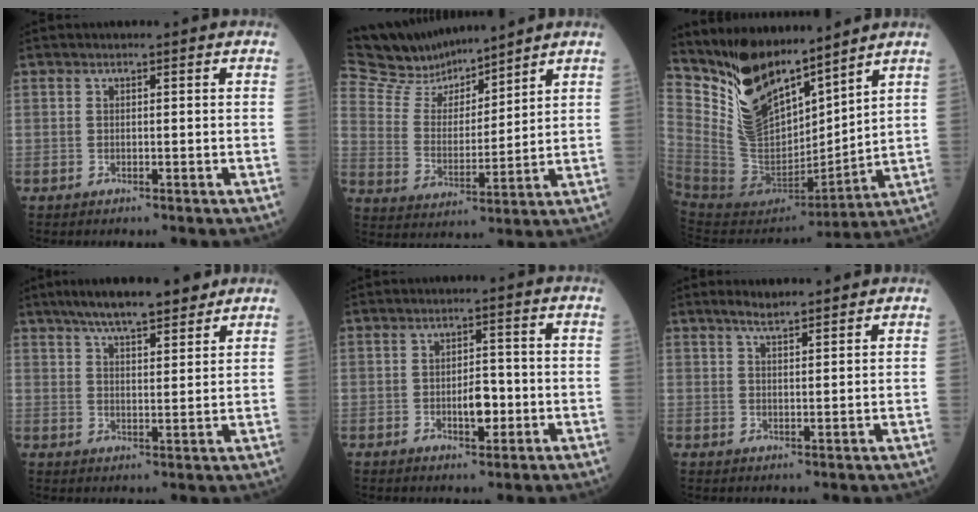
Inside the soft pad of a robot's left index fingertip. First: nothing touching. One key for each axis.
{"total": 12.9, "fx": 12.3, "fy": 2.2, "fz": 3.2, "tx": -0.076, "ty": 0.010, "tz": 0.240}
{"total": 16.1, "fx": 13.3, "fy": 5.5, "fz": 7.3, "tx": -0.149, "ty": -0.010, "tz": 0.265}
{"total": 10.9, "fx": 8.8, "fy": 2.1, "fz": 6.2, "tx": -0.093, "ty": 0.016, "tz": 0.138}
{"total": 3.7, "fx": -1.2, "fy": 1.6, "fz": 3.2, "tx": -0.046, "ty": 0.000, "tz": -0.018}
{"total": 3.6, "fx": 3.2, "fy": 0.5, "fz": 1.5, "tx": -0.031, "ty": 0.011, "tz": 0.057}